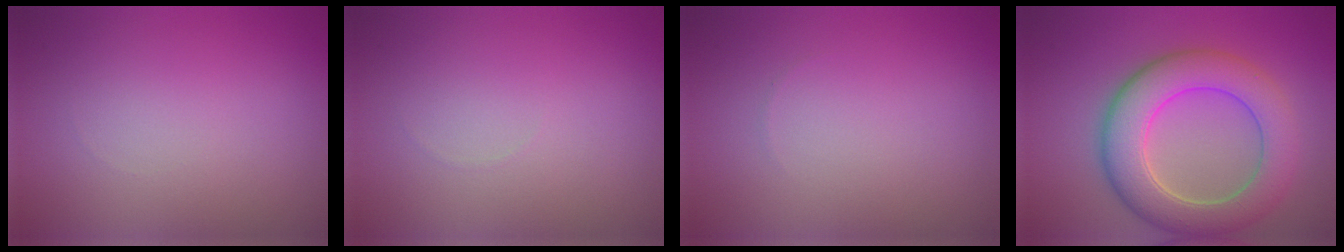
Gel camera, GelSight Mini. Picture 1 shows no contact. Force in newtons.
{"total": 0.0}
{"total": 0.0}
{"total": 7.6, "press": 7.6, "slide": 0.4}